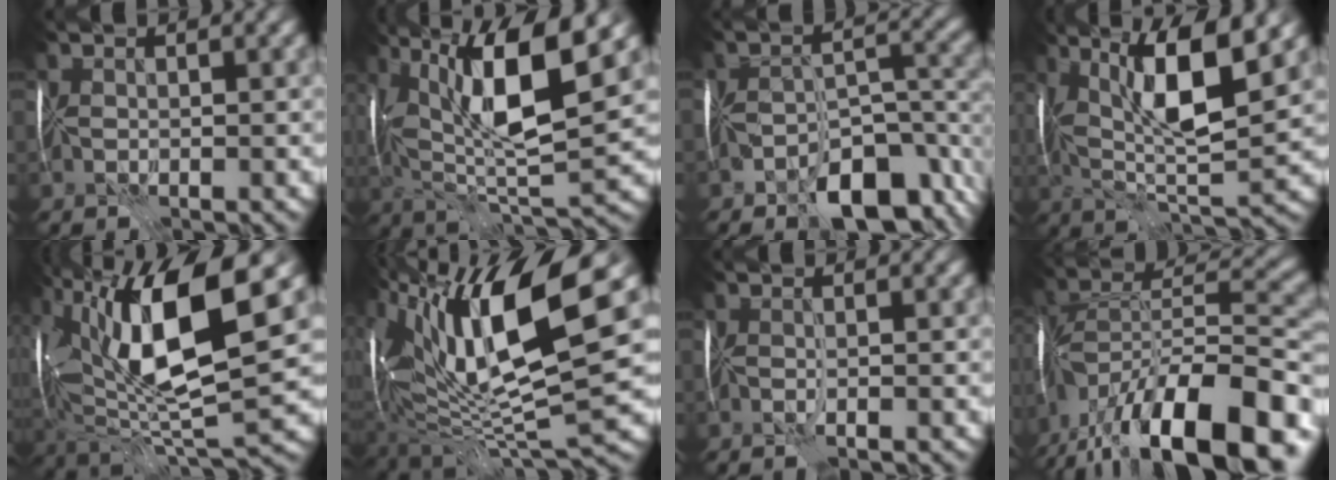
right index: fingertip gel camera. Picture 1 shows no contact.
{"total": 11.3, "force": [3.8, 3.0, 10.2], "torque": [-0.180, 0.002, 0.068]}
{"total": 8.0, "force": [-5.1, 3.6, 4.9], "torque": [-0.061, -0.010, -0.087]}
{"total": 10.0, "force": [3.3, 2.7, 9.1], "torque": [-0.161, 0.004, 0.057]}
{"total": 13.5, "force": [4.2, 3.9, 12.2], "torque": [-0.234, 0.008, 0.075]}
{"total": 13.6, "force": [4.7, 3.9, 12.1], "torque": [-0.227, 0.005, 0.083]}
{"total": 0.7, "force": [-0.5, -0.4, 0.2], "torque": [-0.004, -0.005, -0.009]}
{"total": 17.0, "force": [-11.2, 5.9, 11.4], "torque": [-0.206, 0.007, -0.187]}